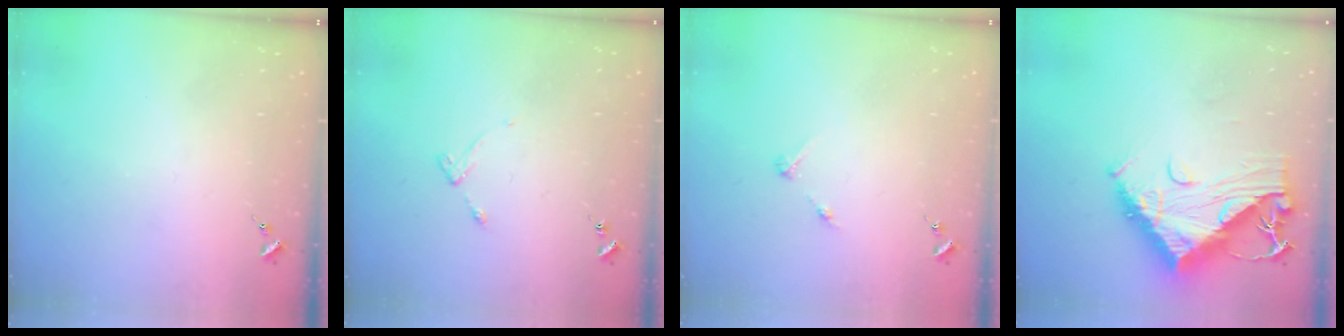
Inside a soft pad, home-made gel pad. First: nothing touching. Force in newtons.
{"total": 4.7, "press": 4.6, "slide": 0.6}
{"total": 2.8, "press": 2.8, "slide": 0.3}
{"total": 14.5, "press": 14.4, "slide": 1.6}